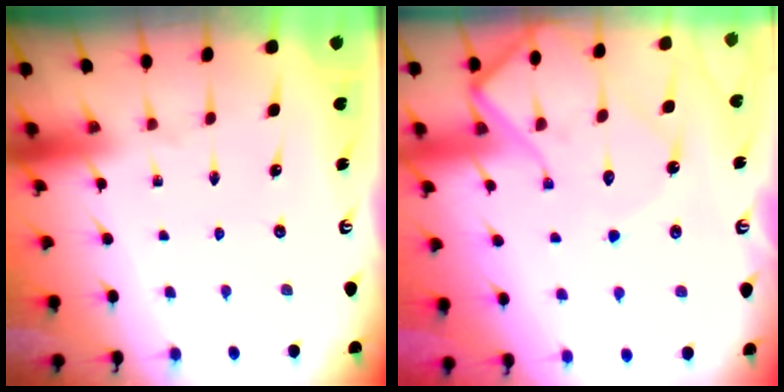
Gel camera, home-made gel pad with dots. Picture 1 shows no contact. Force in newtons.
{"total": 14.8, "press": 14.7, "slide": 1.4}